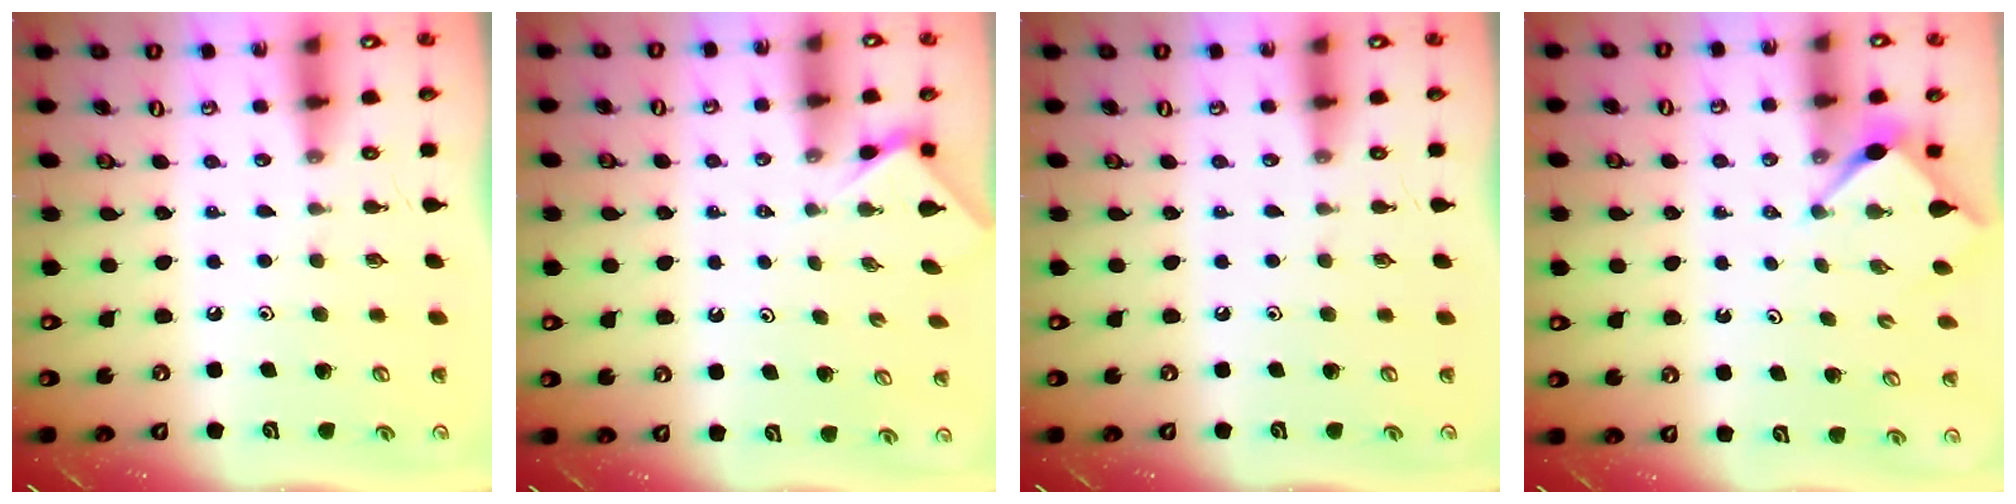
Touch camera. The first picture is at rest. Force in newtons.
{"total": 1.9, "press": 1.9, "slide": 0.3}
{"total": 0.0}
{"total": 2.9, "press": 2.9, "slide": 0.3}